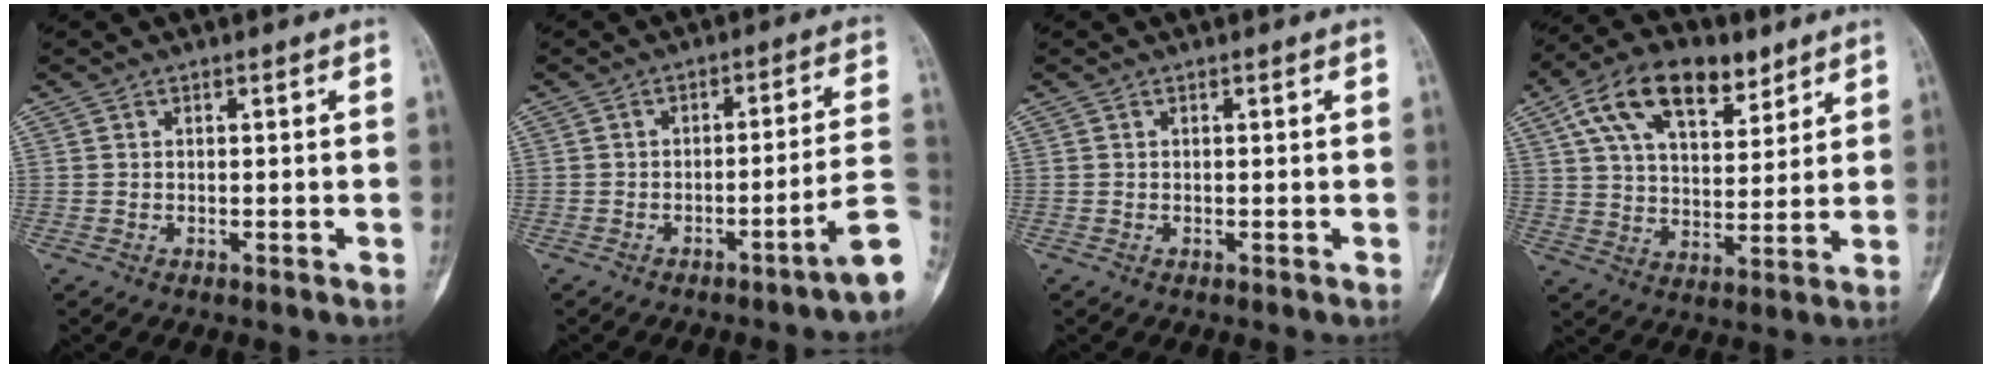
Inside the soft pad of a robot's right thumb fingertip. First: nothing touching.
{"total": 12.6, "force": [-5.1, 0.6, 11.5], "torque": [-0.147, 0.035, -0.076]}
{"total": 0.0}
{"total": 17.2, "force": [9.2, 9.0, 11.4], "torque": [-0.165, -0.015, 0.160]}